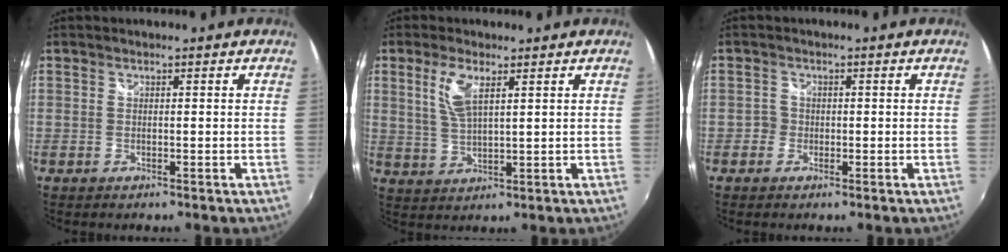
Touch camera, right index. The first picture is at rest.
{"total": 5.8, "force": [2.9, 1.8, 4.7], "torque": [-0.098, 0.005, 0.060]}
{"total": 1.8, "force": [-0.9, 1.6, 0.0], "torque": [-0.001, 0.004, -0.017]}